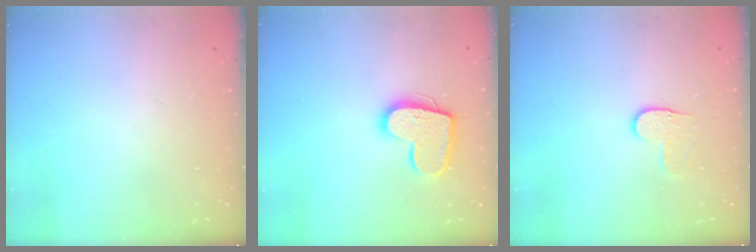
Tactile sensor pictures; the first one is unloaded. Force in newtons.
{"total": 14.5, "press": 14.5, "slide": 0.9}
{"total": 3.3, "press": 3.3, "slide": 0.4}